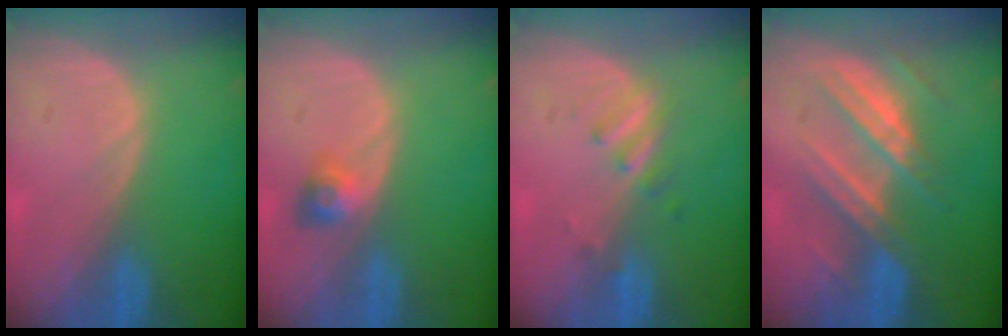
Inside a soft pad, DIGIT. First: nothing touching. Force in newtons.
{"total": 3.0, "press": 2.7, "slide": 1.3}
{"total": 2.8, "press": 2.6, "slide": 1.2}
{"total": 7.2, "press": 7.2, "slide": 0.9}